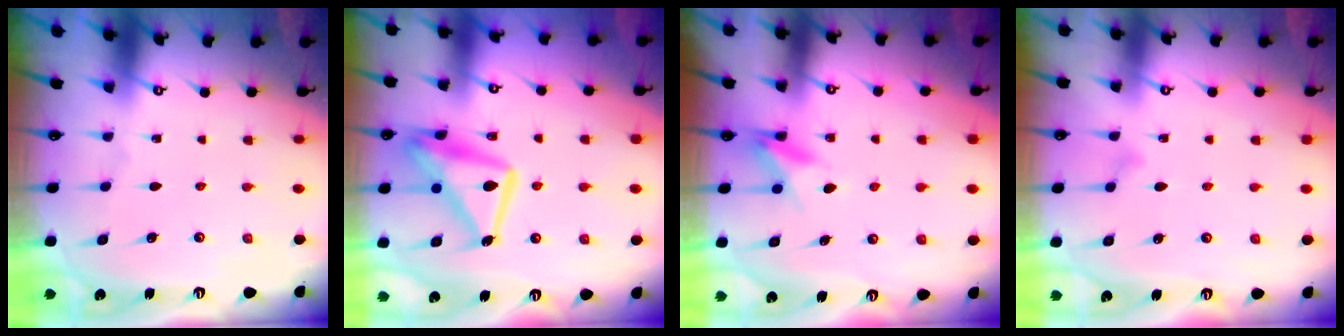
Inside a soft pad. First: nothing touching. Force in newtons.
{"total": 17.3, "press": 17.2, "slide": 1.3}
{"total": 8.5, "press": 8.5, "slide": 0.9}
{"total": 8.5, "press": 8.5, "slide": 0.5}